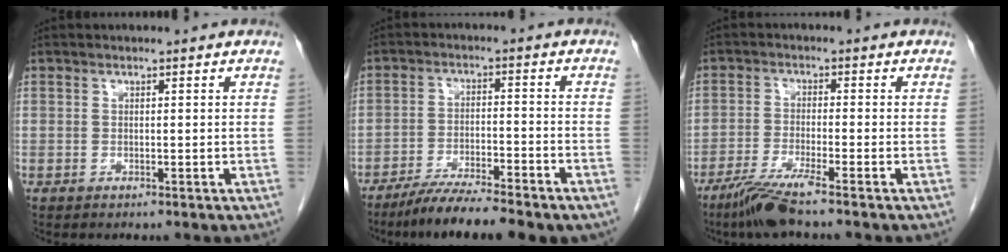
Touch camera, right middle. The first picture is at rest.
{"total": 10.6, "force": [-8.6, 1.1, 6.2], "torque": [-0.096, -0.019, -0.138]}
{"total": 5.9, "force": [-4.4, -0.6, 3.9], "torque": [-0.080, -0.021, -0.091]}